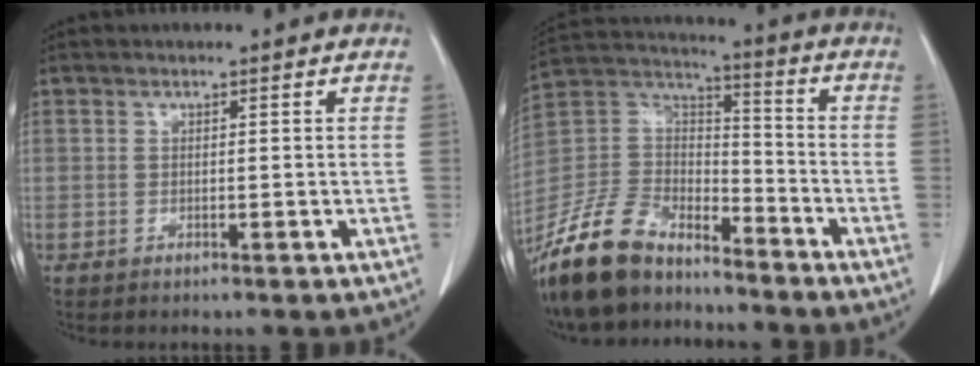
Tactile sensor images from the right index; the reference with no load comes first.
{"total": 15.2, "force": [-12.4, 6.3, 6.3], "torque": [-0.137, 0.017, -0.237]}